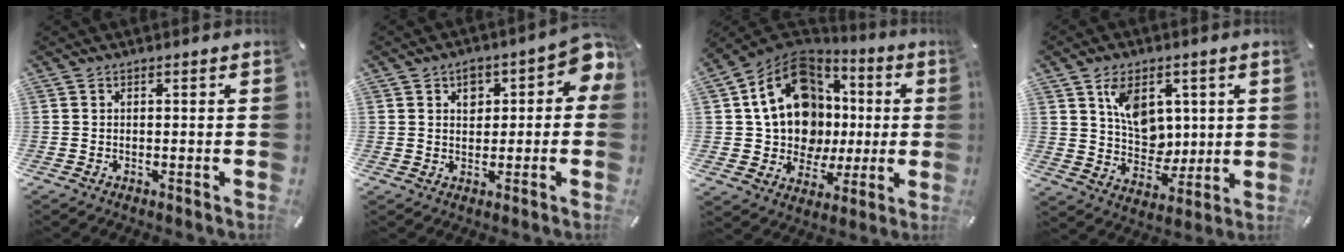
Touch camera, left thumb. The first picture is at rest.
{"total": 7.7, "force": [2.6, 5.5, 4.7], "torque": [-0.051, -0.012, 0.041]}
{"total": 18.9, "force": [3.2, 15.3, 10.6], "torque": [-0.192, -0.024, 0.061]}
{"total": 10.6, "force": [4.1, 8.4, 5.0], "torque": [-0.066, -0.012, 0.076]}